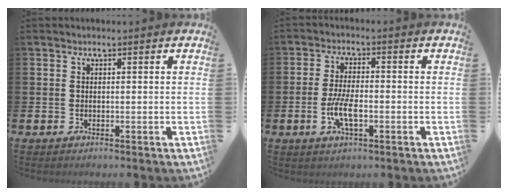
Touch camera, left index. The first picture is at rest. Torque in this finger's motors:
{"motor_torque": [1.07, 0.33, 0.21, 0.21]}